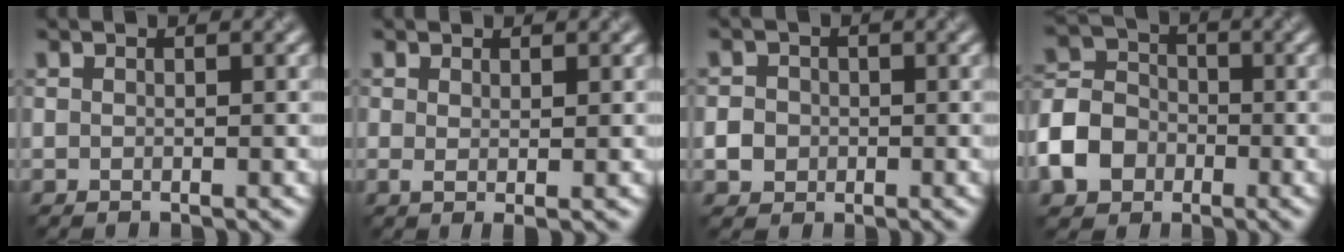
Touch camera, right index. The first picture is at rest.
{"total": 1.1, "force": [0.3, 0.1, 1.0], "torque": [-0.018, -0.003, 0.006]}
{"total": 1.9, "force": [-0.4, 1.8, 0.6], "torque": [-0.003, -0.001, -0.009]}
{"total": 5.8, "force": [-2.3, 4.7, 2.6], "torque": [-0.057, 0.006, -0.059]}